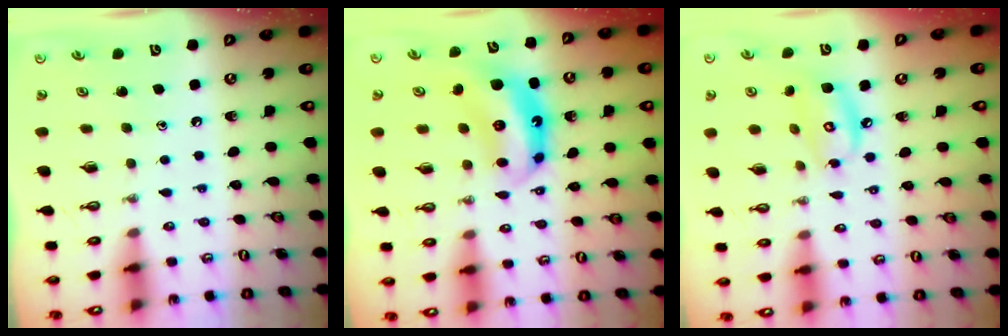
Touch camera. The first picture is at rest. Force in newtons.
{"total": 7.5, "press": 7.5, "slide": 0.7}
{"total": 10.0, "press": 10.0, "slide": 0.9}